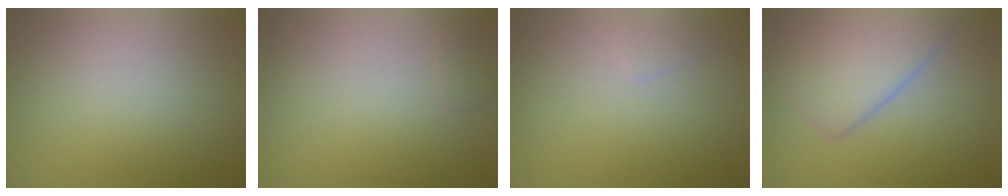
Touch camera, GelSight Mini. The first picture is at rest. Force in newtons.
{"total": 0.7, "press": 0.7, "slide": 0.0}
{"total": 0.7, "press": 0.7, "slide": 0.0}
{"total": 5.0, "press": 5.0, "slide": 0.4}